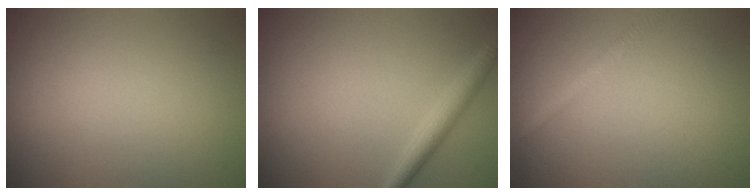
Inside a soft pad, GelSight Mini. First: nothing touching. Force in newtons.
{"total": 2.2, "press": 2.2, "slide": 0.1}
{"total": 1.4, "press": 1.4, "slide": 0.1}